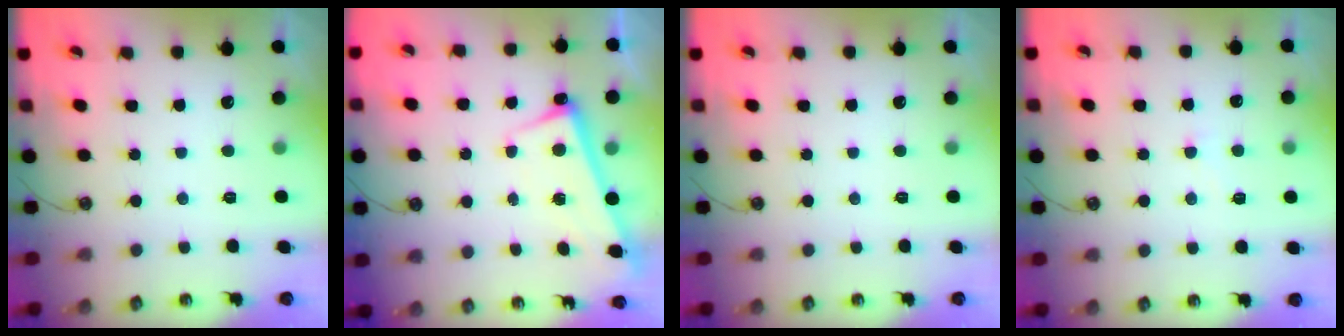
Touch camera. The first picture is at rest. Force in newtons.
{"total": 2.7, "press": 2.6, "slide": 0.6}
{"total": 0.0}
{"total": 2.7, "press": 2.6, "slide": 0.4}